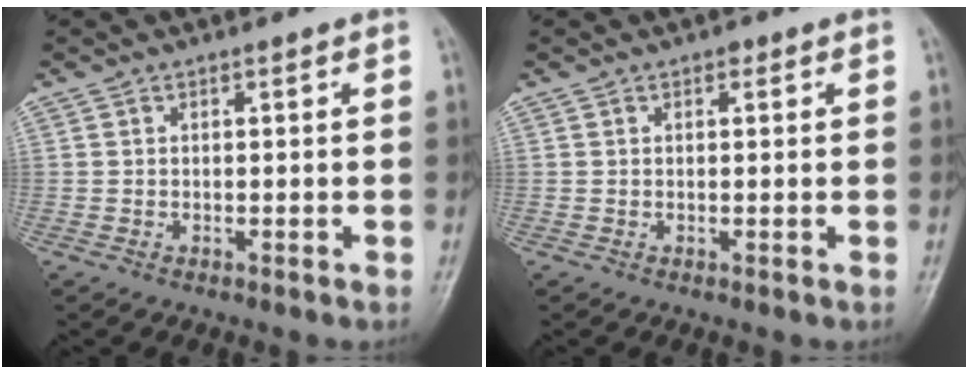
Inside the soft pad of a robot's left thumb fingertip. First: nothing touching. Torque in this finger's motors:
{"motor_torque": [0.14, -0.19, -0.20, -0.13, 0.03]}